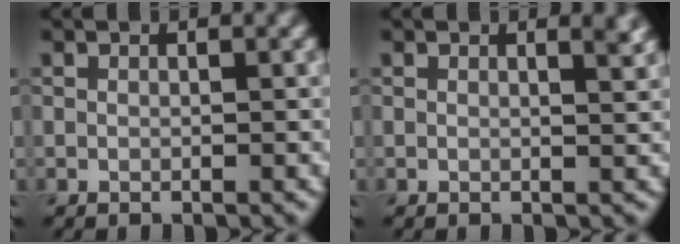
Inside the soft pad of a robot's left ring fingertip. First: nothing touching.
{"total": 1.6, "force": [1.1, 0.6, 1.1], "torque": [-0.005, 0.001, 0.010]}